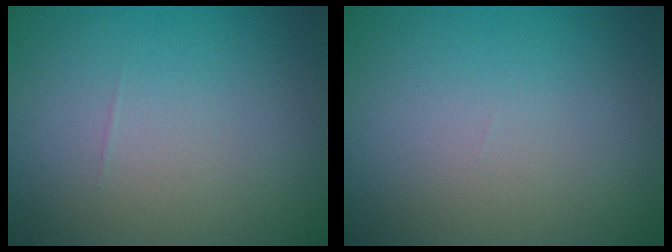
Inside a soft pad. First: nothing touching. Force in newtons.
{"total": 0.0}